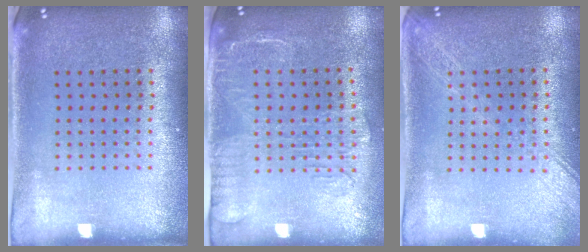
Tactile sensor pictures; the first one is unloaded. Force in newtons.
{"total": 1.9, "press": 1.6, "slide": 1.0}
{"total": 1.6, "press": 1.5, "slide": 0.6}